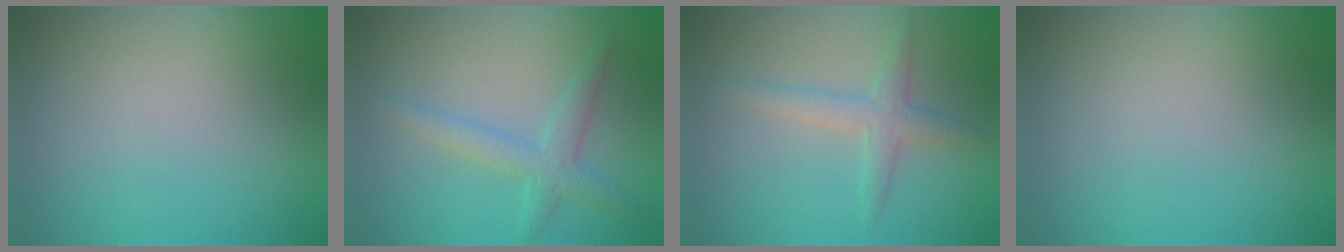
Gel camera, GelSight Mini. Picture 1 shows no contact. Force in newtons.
{"total": 2.7, "press": 2.7, "slide": 0.0}
{"total": 2.7, "press": 2.7, "slide": 0.0}
{"total": 0.0}